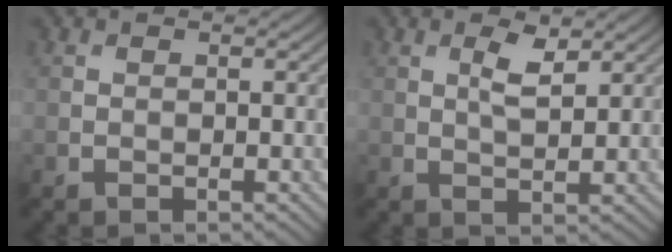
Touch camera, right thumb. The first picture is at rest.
{"total": 3.1, "force": [1.5, 0.9, 2.5], "torque": [-0.052, -0.003, 0.029]}